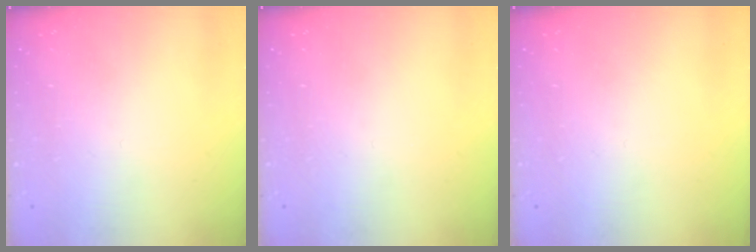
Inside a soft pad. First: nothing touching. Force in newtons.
{"total": 0.0}
{"total": 0.0}